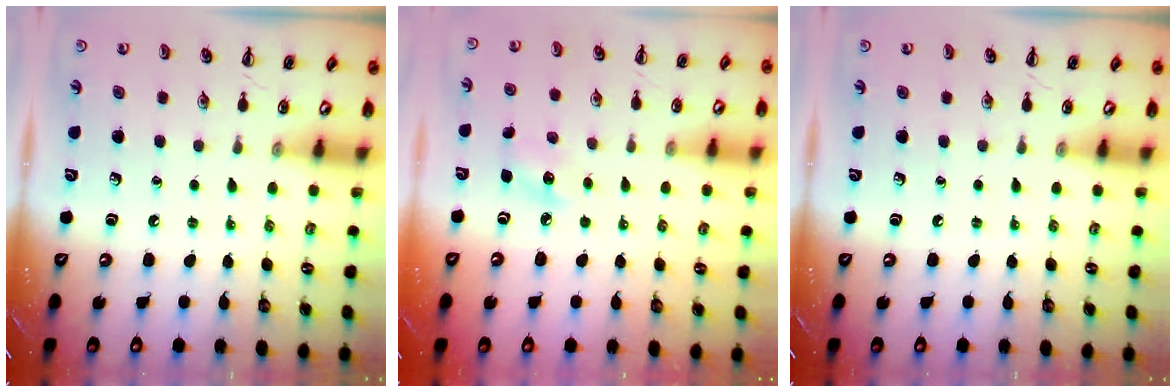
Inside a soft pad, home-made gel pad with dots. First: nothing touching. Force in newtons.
{"total": 7.3, "press": 7.1, "slide": 1.7}
{"total": 0.0}